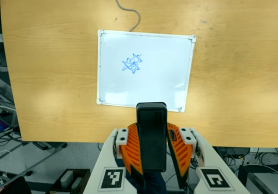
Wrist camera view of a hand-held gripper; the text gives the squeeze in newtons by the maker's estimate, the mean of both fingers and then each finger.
{"total": 9.8, "left": 7.7, "right": 11.9}